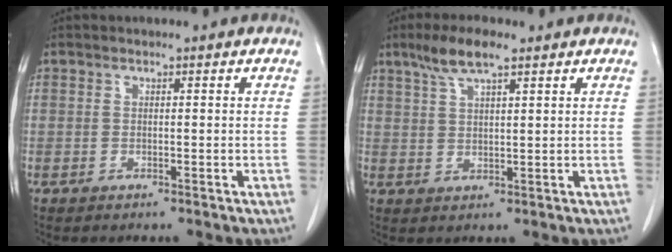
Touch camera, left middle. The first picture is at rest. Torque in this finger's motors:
{"motor_torque": [1.03, -0.83, 0.07, 0.03]}